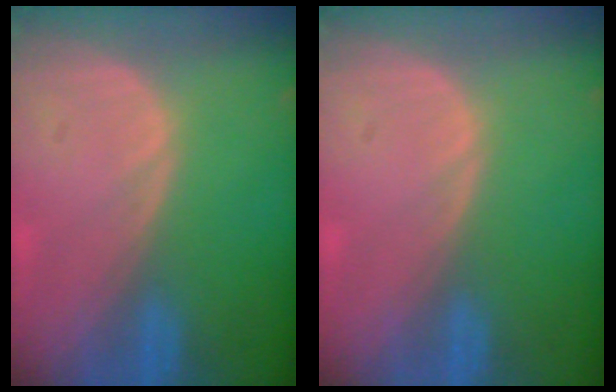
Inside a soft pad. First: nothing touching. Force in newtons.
{"total": 0.0}